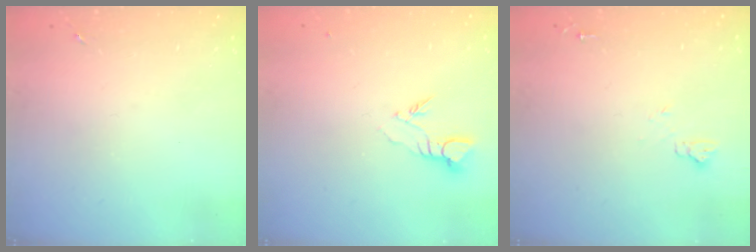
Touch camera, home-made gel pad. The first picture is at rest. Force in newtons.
{"total": 3.7, "press": 3.6, "slide": 0.4}
{"total": 5.4, "press": 5.4, "slide": 0.7}